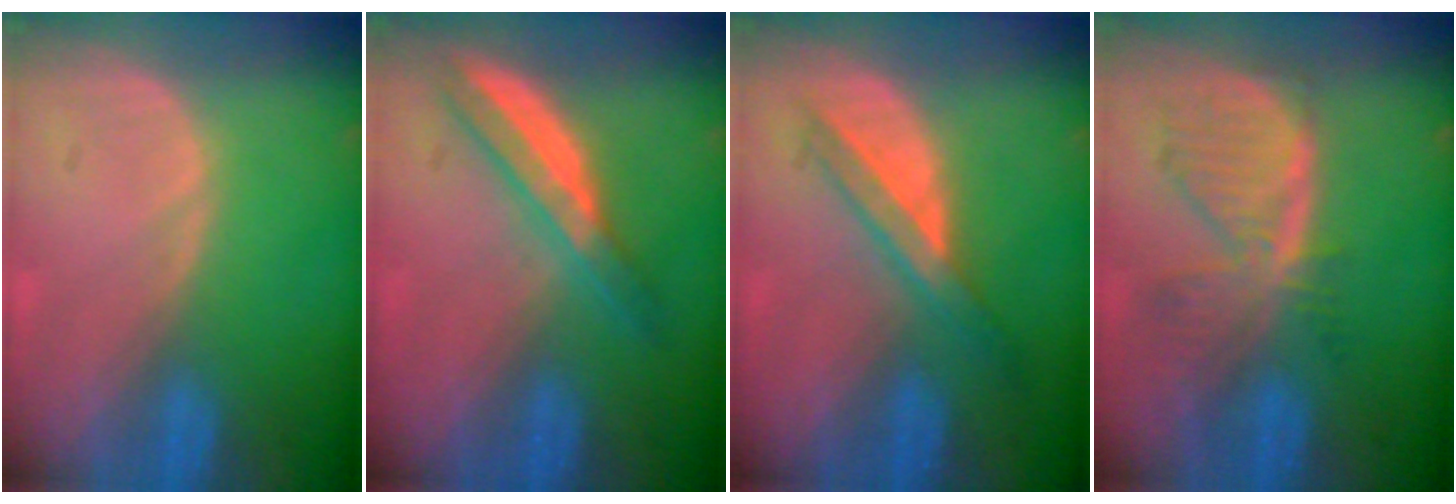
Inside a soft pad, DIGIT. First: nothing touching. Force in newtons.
{"total": 5.8, "press": 5.2, "slide": 2.6}
{"total": 5.8, "press": 5.2, "slide": 2.6}
{"total": 8.0, "press": 7.0, "slide": 3.9}